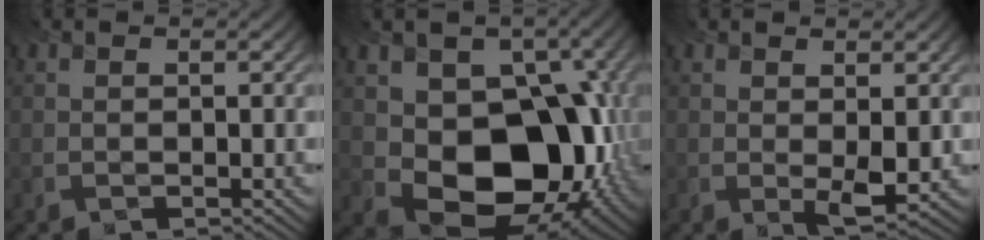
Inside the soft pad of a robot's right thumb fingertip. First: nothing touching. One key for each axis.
{"total": 13.7, "fx": -0.4, "fy": 10.1, "fz": 9.3, "tx": -0.139, "ty": -0.033, "tz": 0.000}
{"total": 2.9, "fx": 0.5, "fy": 1.0, "fz": 2.7, "tx": -0.050, "ty": -0.011, "tz": 0.015}